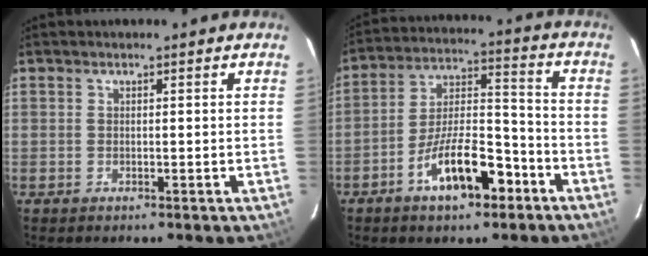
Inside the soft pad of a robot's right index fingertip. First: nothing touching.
{"total": 13.1, "force": [-7.2, 4.8, 9.8], "torque": [-0.176, 0.016, -0.115]}